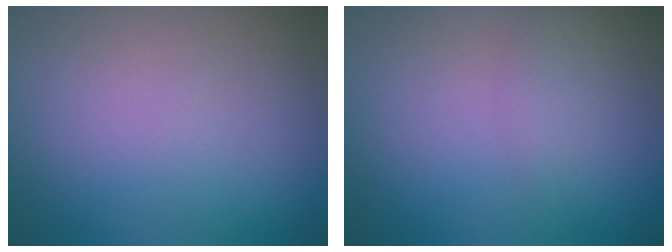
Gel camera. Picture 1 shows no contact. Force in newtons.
{"total": 1.4, "press": 1.4, "slide": 0.1}